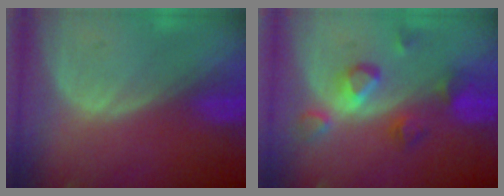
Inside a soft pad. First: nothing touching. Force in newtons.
{"total": 5.8, "press": 5.7, "slide": 0.6}